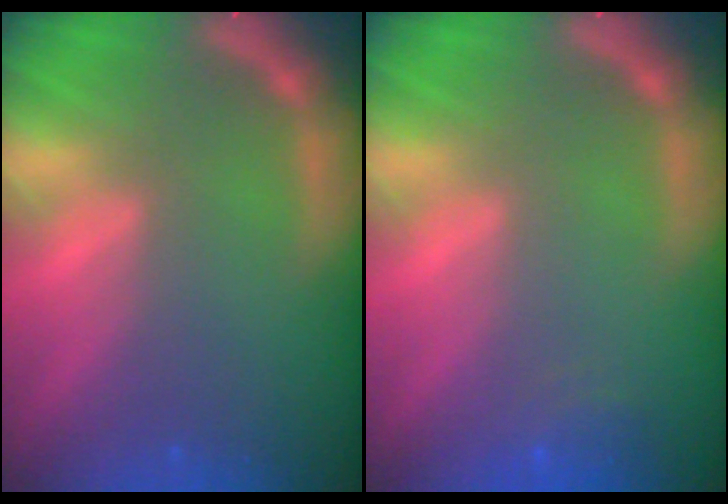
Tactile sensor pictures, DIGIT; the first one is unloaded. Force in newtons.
{"total": 1.9}